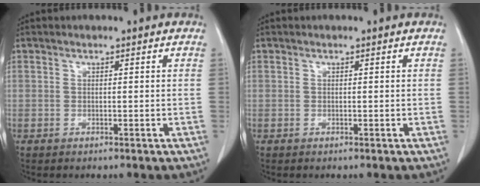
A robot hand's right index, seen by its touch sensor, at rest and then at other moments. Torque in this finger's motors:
{"motor_torque": [0.00, 0.00, 0.05, 0.00]}